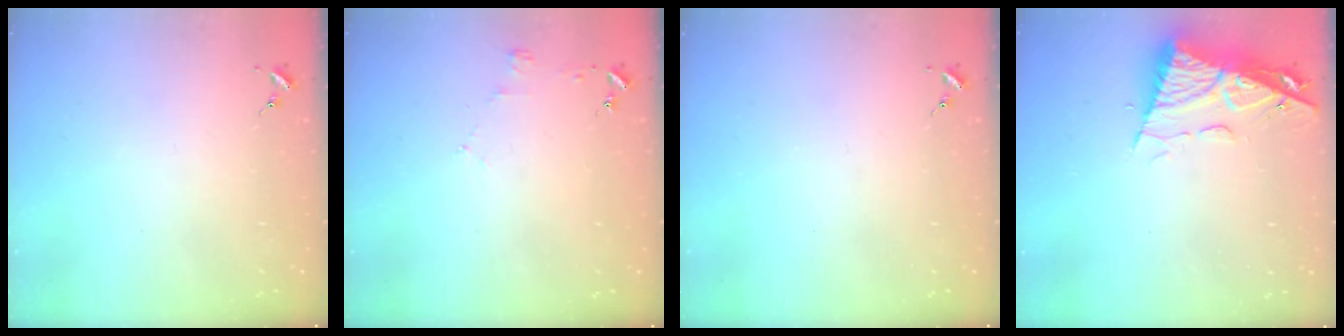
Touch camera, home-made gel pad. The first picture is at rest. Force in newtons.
{"total": 3.5, "press": 3.5, "slide": 0.4}
{"total": 0.0}
{"total": 10.3, "press": 10.3, "slide": 1.1}